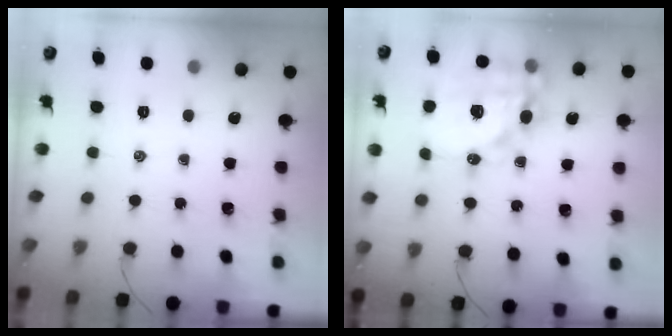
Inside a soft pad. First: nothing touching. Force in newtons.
{"total": 16.8, "press": 16.4, "slide": 3.7}